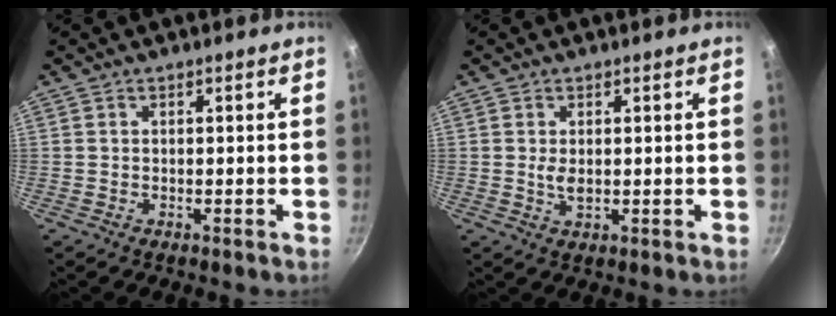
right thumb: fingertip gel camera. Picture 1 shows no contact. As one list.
[{"total": 1.0, "force": [0.1, 0.2, 1.0], "torque": [-0.020, -0.002, -0.001]}]